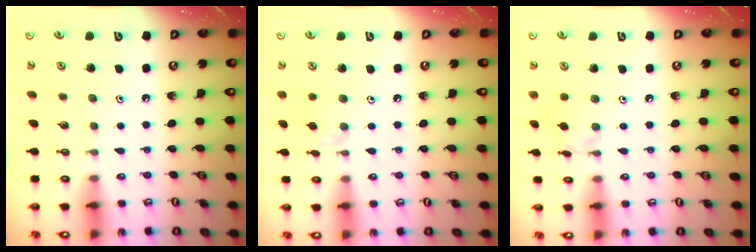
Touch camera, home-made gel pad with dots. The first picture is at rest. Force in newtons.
{"total": 5.0, "press": 4.9, "slide": 0.8}
{"total": 3.7, "press": 3.7, "slide": 0.5}